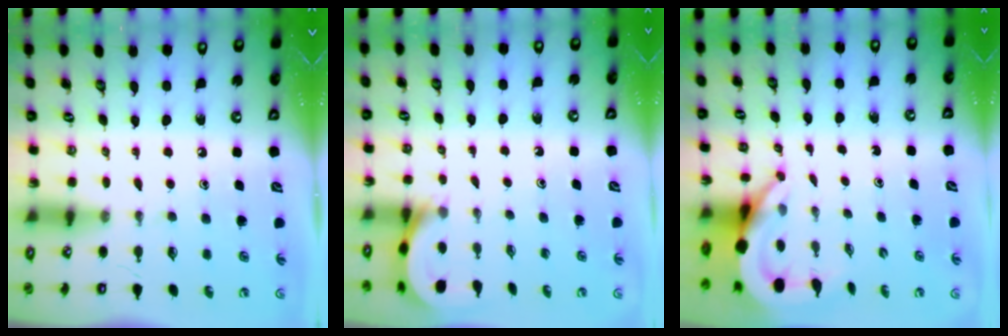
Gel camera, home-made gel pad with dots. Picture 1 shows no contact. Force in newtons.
{"total": 3.8, "press": 3.8, "slide": 0.4}
{"total": 7.0, "press": 6.9, "slide": 1.0}